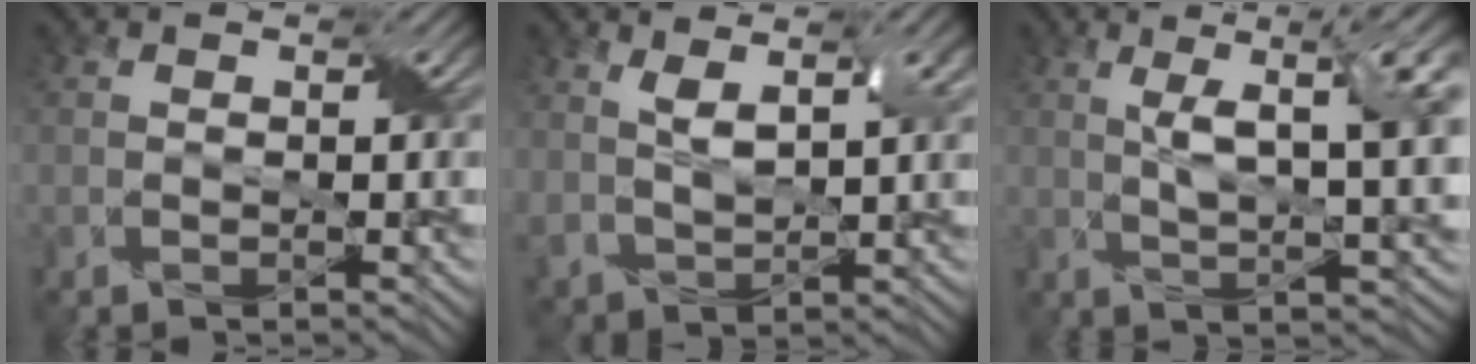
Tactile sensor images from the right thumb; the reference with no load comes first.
{"total": 6.8, "force": [2.7, 3.2, 5.3], "torque": [-0.111, -0.001, 0.058]}
{"total": 10.5, "force": [2.5, 3.2, 9.6], "torque": [-0.162, 0.002, 0.044]}